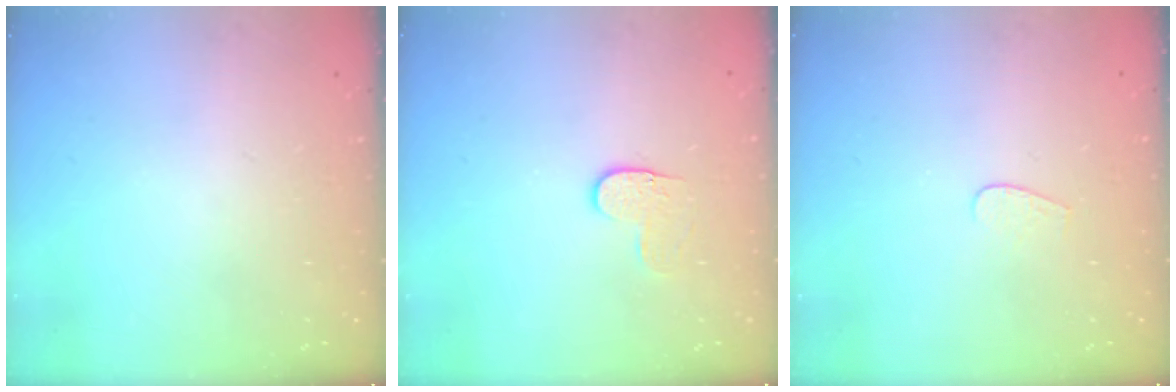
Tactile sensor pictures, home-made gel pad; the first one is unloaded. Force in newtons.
{"total": 3.6, "press": 3.6, "slide": 0.4}
{"total": 3.5, "press": 3.5, "slide": 0.3}